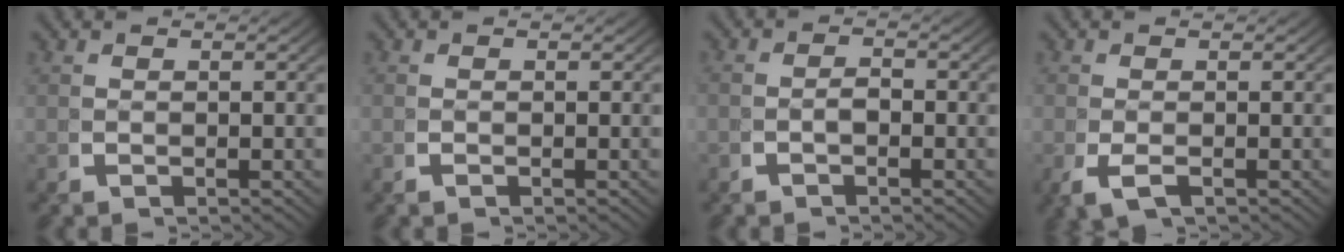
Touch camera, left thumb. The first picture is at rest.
{"total": 0.0}
{"total": 1.4, "force": [-1.0, 0.8, 0.7], "torque": [-0.016, -0.004, -0.019]}
{"total": 2.0, "force": [-1.0, 1.0, 1.5], "torque": [-0.047, -0.013, -0.007]}